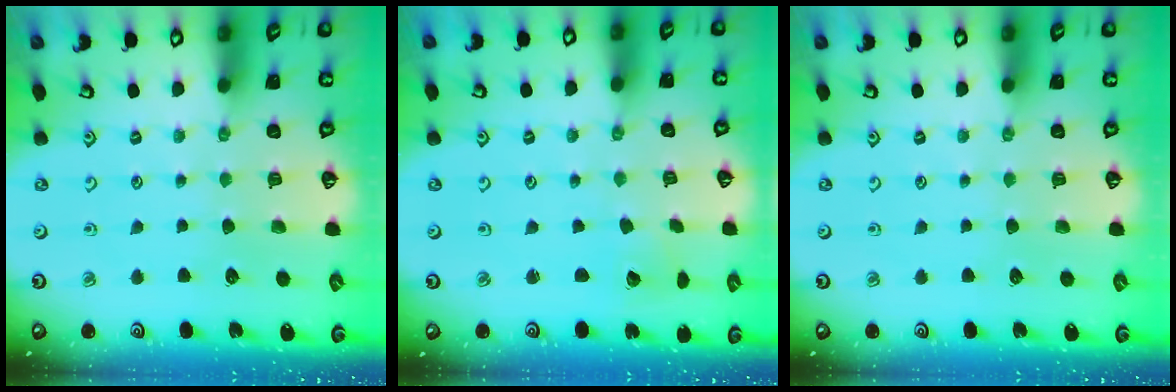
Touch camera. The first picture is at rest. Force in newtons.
{"total": 2.2, "press": 2.2, "slide": 0.1}
{"total": 0.0}